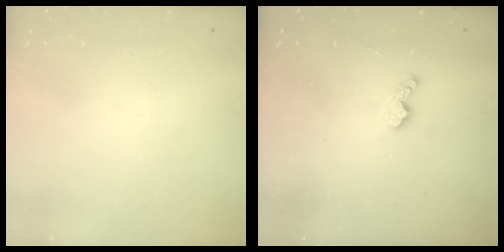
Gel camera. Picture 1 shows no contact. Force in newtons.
{"total": 5.9, "press": 5.9, "slide": 0.5}